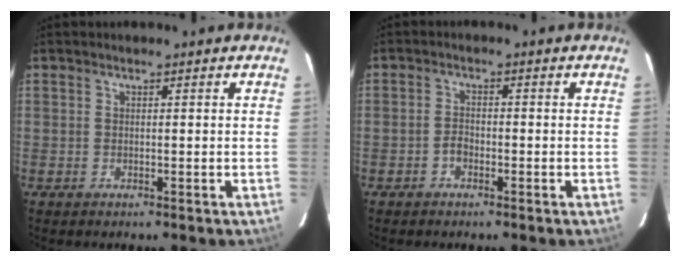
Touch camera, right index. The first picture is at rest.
{"total": 1.9, "force": [-1.1, 1.1, 1.0], "torque": [-0.020, 0.005, -0.023]}